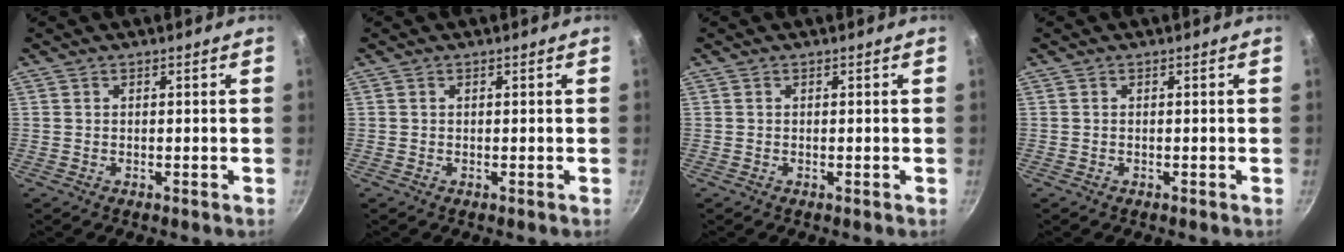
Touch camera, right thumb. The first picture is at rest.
{"total": 0.0}
{"total": 0.0}
{"total": 0.0}